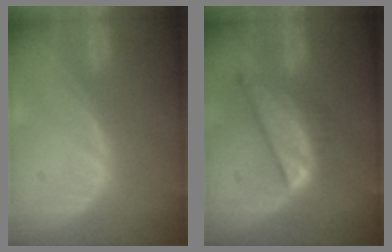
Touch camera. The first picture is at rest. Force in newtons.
{"total": 8.3, "press": 7.1, "slide": 4.2}